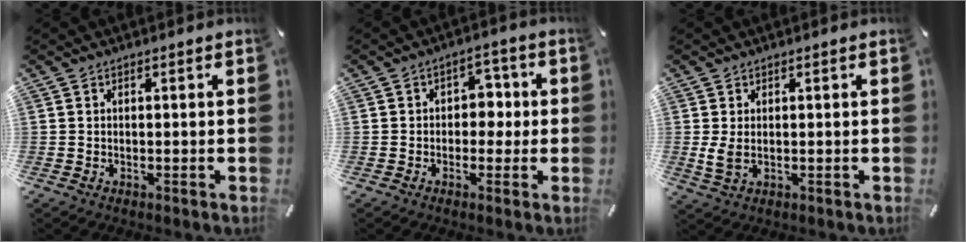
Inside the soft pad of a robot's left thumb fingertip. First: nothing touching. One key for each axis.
{"total": 4.7, "fx": -0.8, "fy": 3.8, "fz": 2.7, "tx": -0.030, "ty": 0.004, "tz": -0.021}
{"total": 3.5, "fx": 0.4, "fy": 2.1, "fz": 2.8, "tx": -0.061, "ty": -0.008, "tz": 0.005}